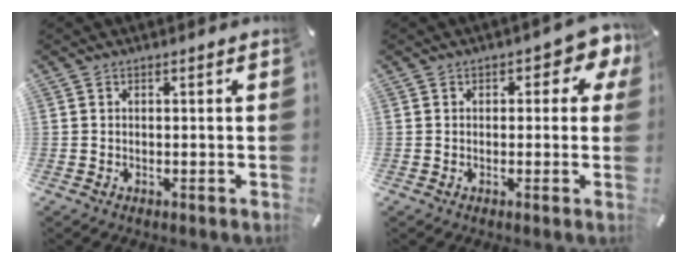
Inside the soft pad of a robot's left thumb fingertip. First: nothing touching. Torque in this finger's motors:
{"motor_torque": [0.39, 0.11, 0.34, 0.18, 0.14]}